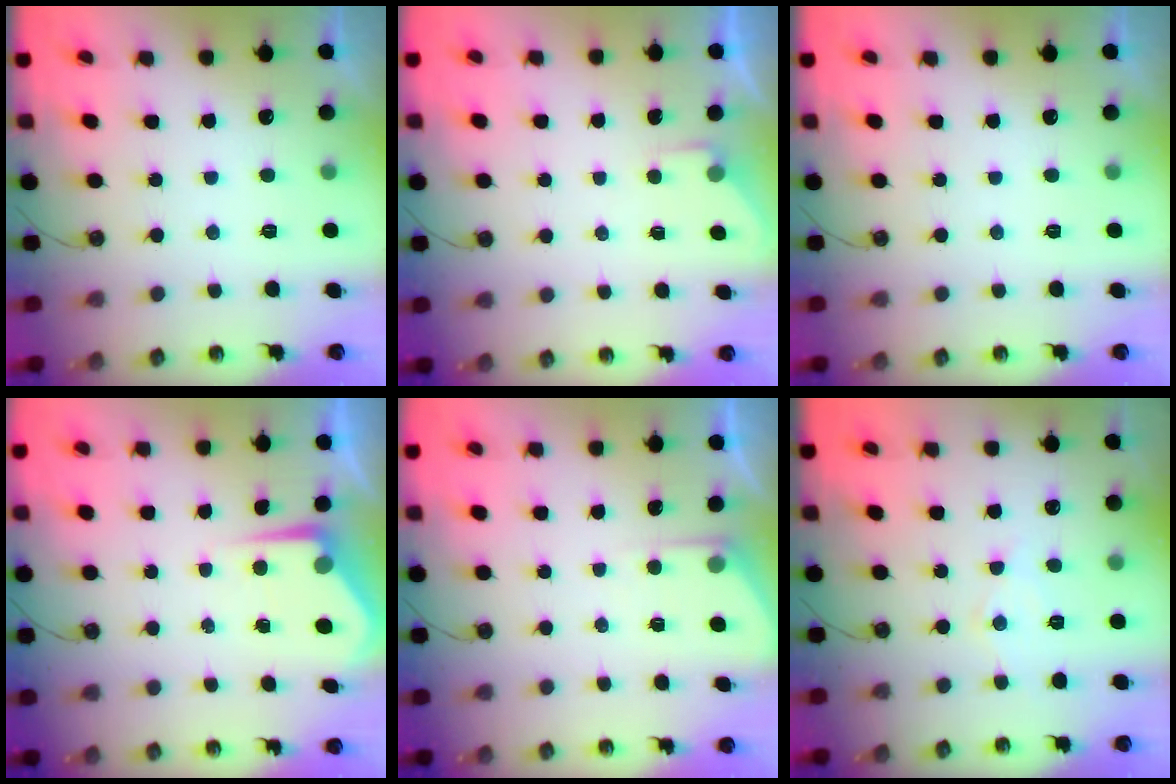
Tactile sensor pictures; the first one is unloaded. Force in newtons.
{"total": 2.6, "press": 2.6, "slide": 0.5}
{"total": 0.0}
{"total": 5.8, "press": 5.8, "slide": 0.3}
{"total": 3.9, "press": 3.9, "slide": 0.4}
{"total": 7.2, "press": 7.2, "slide": 0.3}